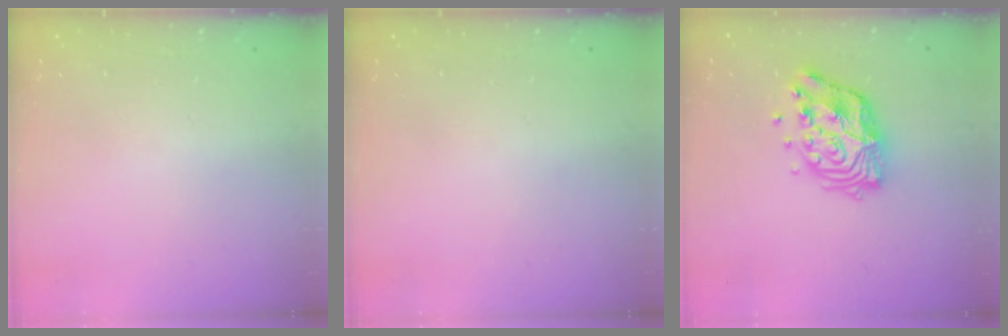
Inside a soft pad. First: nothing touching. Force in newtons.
{"total": 0.0}
{"total": 13.3, "press": 13.2, "slide": 1.1}